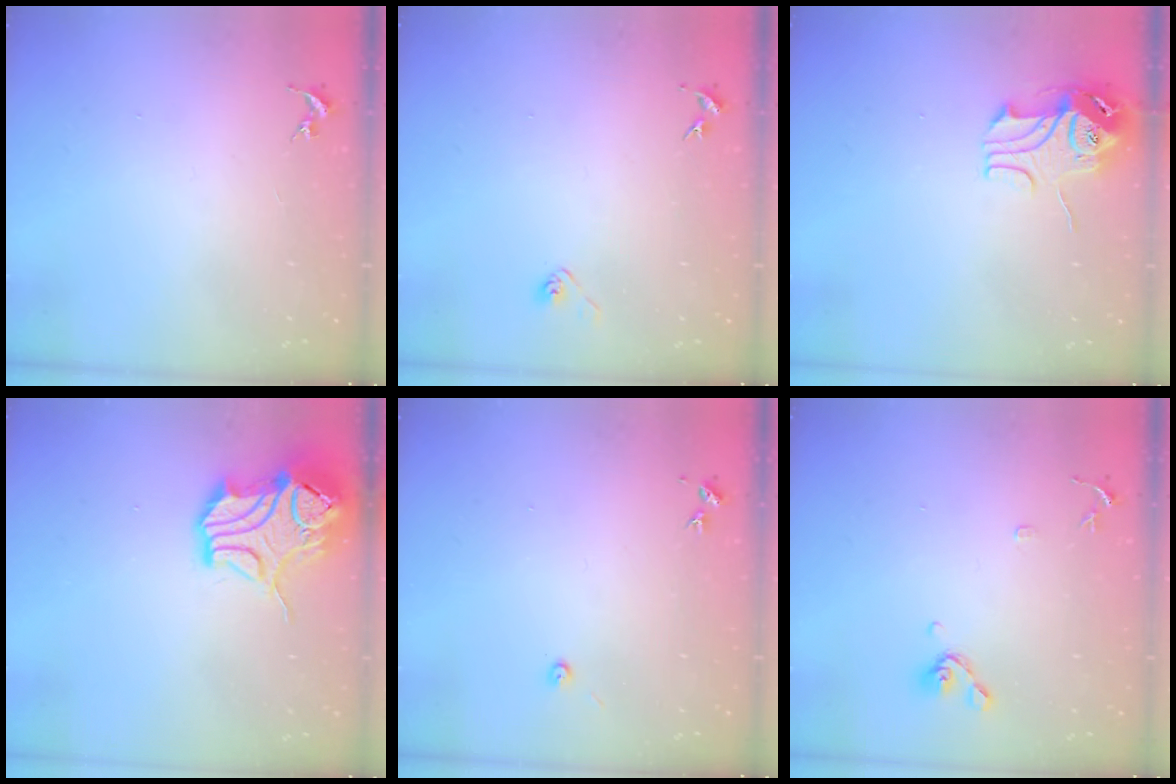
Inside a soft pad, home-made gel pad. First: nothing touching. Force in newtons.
{"total": 2.9, "press": 2.8, "slide": 0.8}
{"total": 10.9, "press": 10.9, "slide": 1.1}
{"total": 15.7, "press": 15.6, "slide": 2.3}
{"total": 3.5, "press": 3.5, "slide": 0.3}
{"total": 8.3, "press": 8.0, "slide": 2.1}